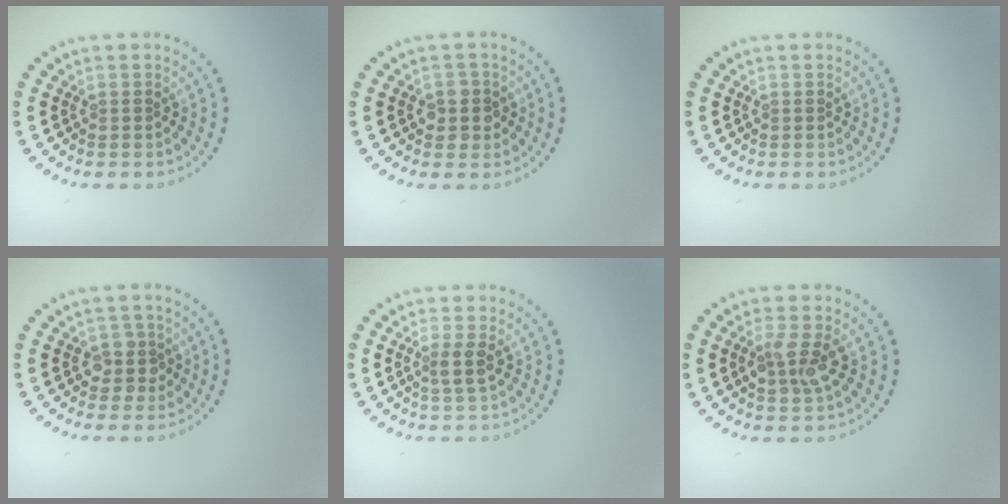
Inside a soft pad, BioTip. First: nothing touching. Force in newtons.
{"total": 2.3, "press": 2.1, "slide": 0.8}
{"total": 0.0}
{"total": 2.3, "press": 2.0, "slide": 1.1}
{"total": 1.7, "press": 1.4, "slide": 0.9}
{"total": 2.8, "press": 2.7, "slide": 0.6}